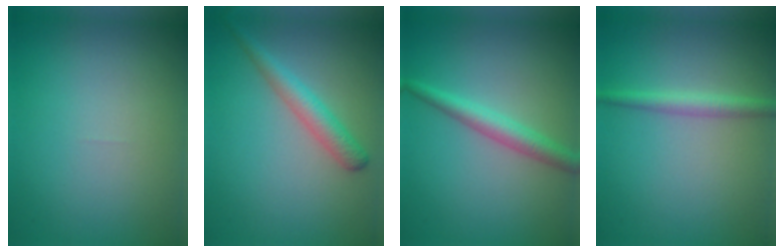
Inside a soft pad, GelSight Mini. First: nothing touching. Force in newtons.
{"total": 2.7, "press": 2.7, "slide": 0.1}
{"total": 2.7, "press": 2.7, "slide": 0.1}
{"total": 2.0, "press": 2.0, "slide": 0.1}